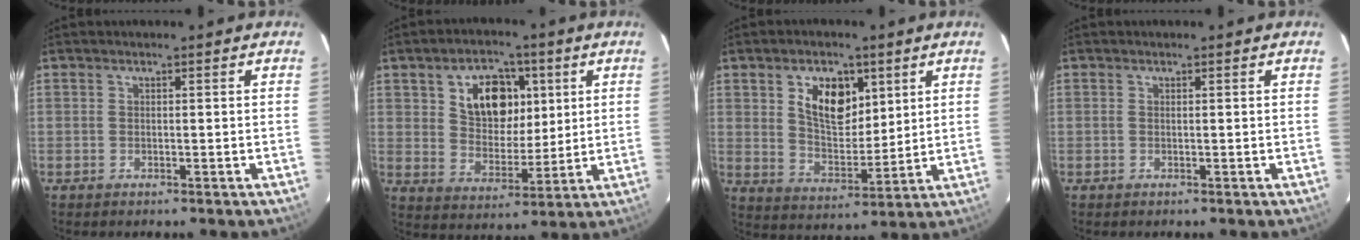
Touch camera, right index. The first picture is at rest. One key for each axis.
{"total": 11.9, "fx": 4.3, "fy": 7.9, "fz": 7.8, "tx": -0.136, "ty": 0.016, "tz": 0.081}
{"total": 10.3, "fx": 4.4, "fy": 6.2, "fz": 7.0, "tx": -0.121, "ty": 0.005, "tz": 0.084}
{"total": 0.0}